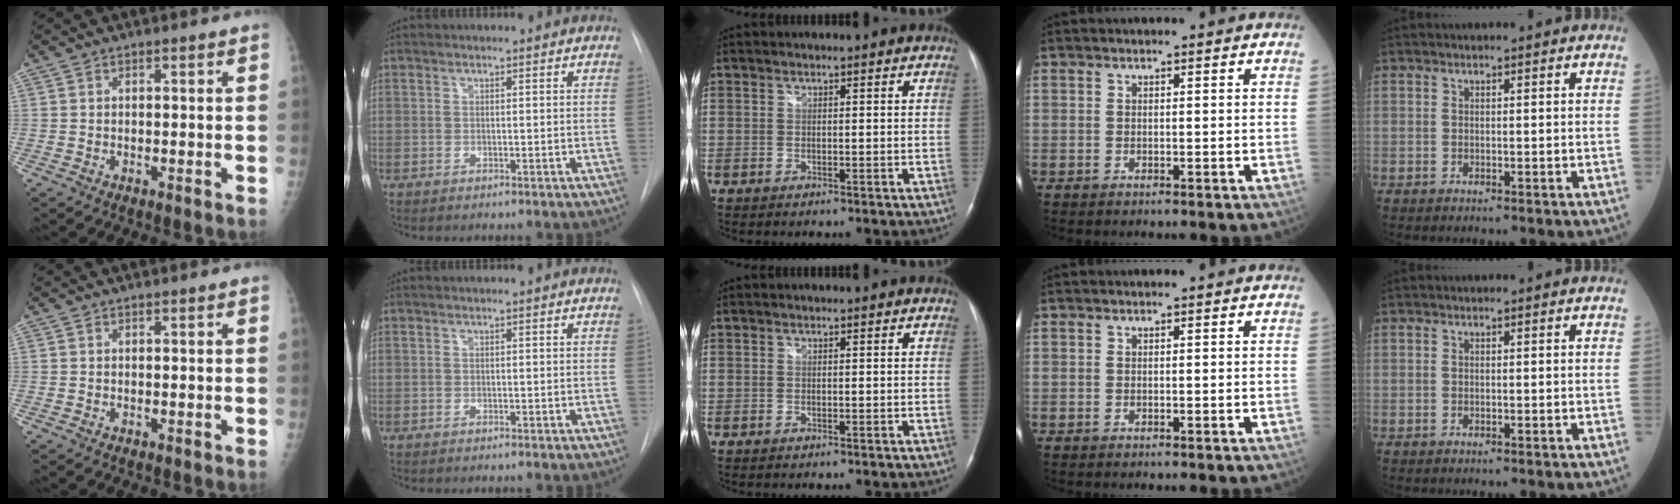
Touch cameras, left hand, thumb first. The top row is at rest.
{}